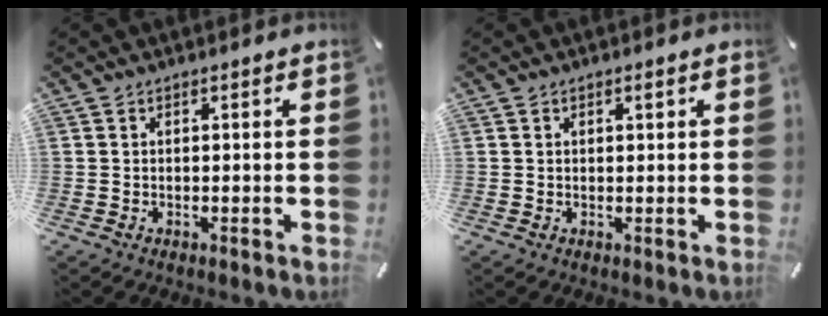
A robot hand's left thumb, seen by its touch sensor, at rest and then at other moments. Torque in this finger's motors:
{"motor_torque": [-0.09, -0.51, -0.24, 0.16, 0.01]}